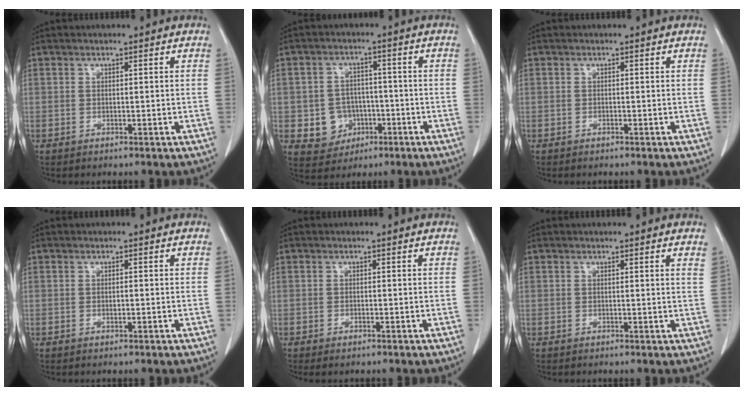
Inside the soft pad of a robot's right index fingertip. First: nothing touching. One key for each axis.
{"total": 6.4, "fx": -1.7, "fy": 5.9, "fz": 1.7, "tx": -0.030, "ty": 0.012, "tz": -0.014}
{"total": 0.0}
{"total": 0.7, "fx": -0.1, "fy": 0.2, "fz": 0.6, "tx": -0.012, "ty": -0.001, "tz": 0.000}
{"total": 1.0, "fx": -0.7, "fy": 0.2, "fz": 0.6, "tx": -0.012, "ty": -0.003, "tz": -0.007}
{"total": 1.0, "fx": 0.9, "fy": -0.1, "fz": 0.4, "tx": -0.015, "ty": -0.005, "tz": 0.006}